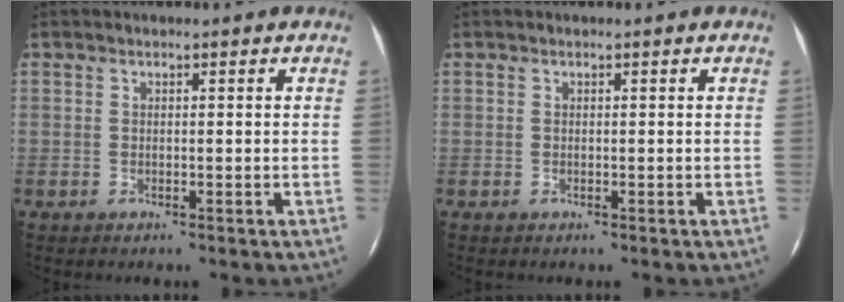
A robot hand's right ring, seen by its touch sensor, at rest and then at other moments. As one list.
[{"total": 0.0}]